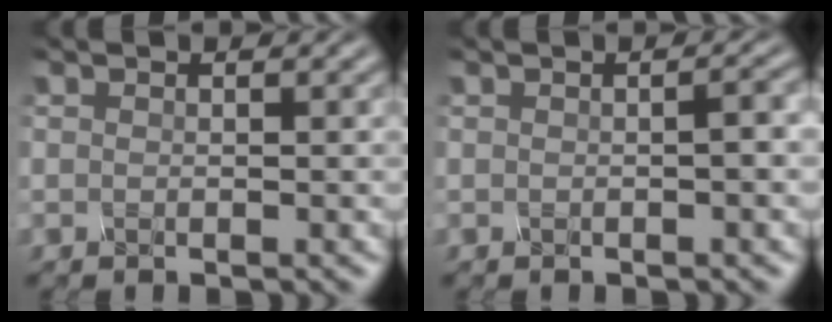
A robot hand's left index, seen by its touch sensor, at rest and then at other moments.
{"total": 1.5, "force": [-0.1, 0.4, 1.5], "torque": [-0.017, 0.005, -0.001]}